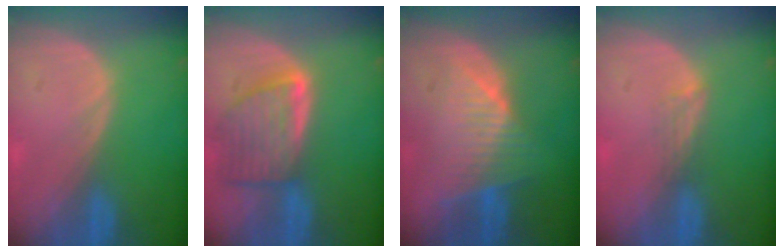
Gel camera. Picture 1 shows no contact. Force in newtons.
{"total": 8.1, "press": 7.4, "slide": 3.3}
{"total": 8.1, "press": 7.1, "slide": 3.9}
{"total": 1.8, "press": 1.3, "slide": 1.2}